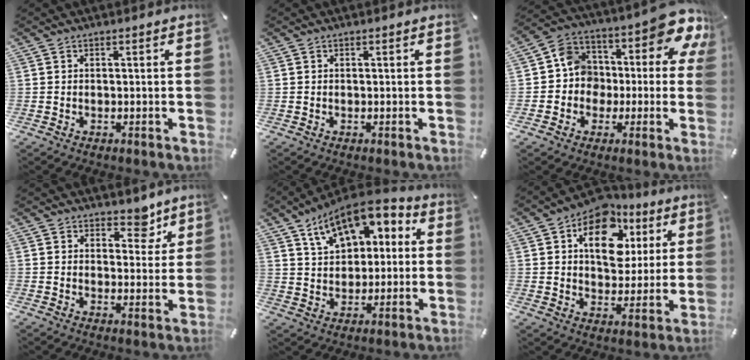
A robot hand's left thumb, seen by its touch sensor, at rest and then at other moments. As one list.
[{"total": 0.0}, {"total": 12.6, "force": [3.0, 10.4, 6.5], "torque": [-0.110, -0.034, 0.056]}, {"total": 6.6, "force": [4.9, 3.8, 2.1], "torque": [0.004, -0.036, 0.078]}, {"total": 12.5, "force": [6.8, 8.3, 6.4], "torque": [-0.109, -0.025, 0.126]}, {"total": 14.9, "force": [6.1, 10.4, 8.7], "torque": [-0.122, -0.019, 0.107]}]